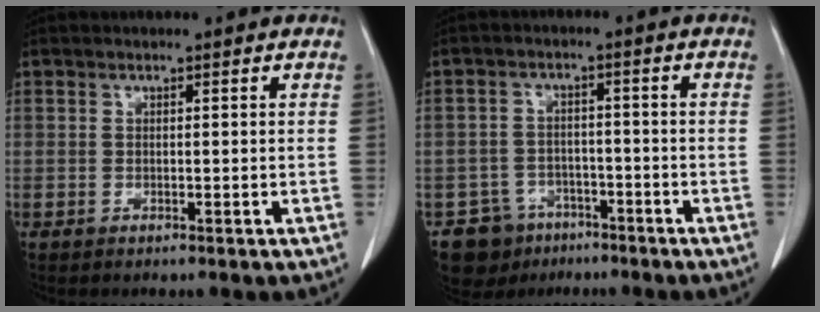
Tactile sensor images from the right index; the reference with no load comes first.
{"total": 7.0, "force": [-4.5, 5.3, 0.3], "torque": [-0.002, 0.013, -0.066]}